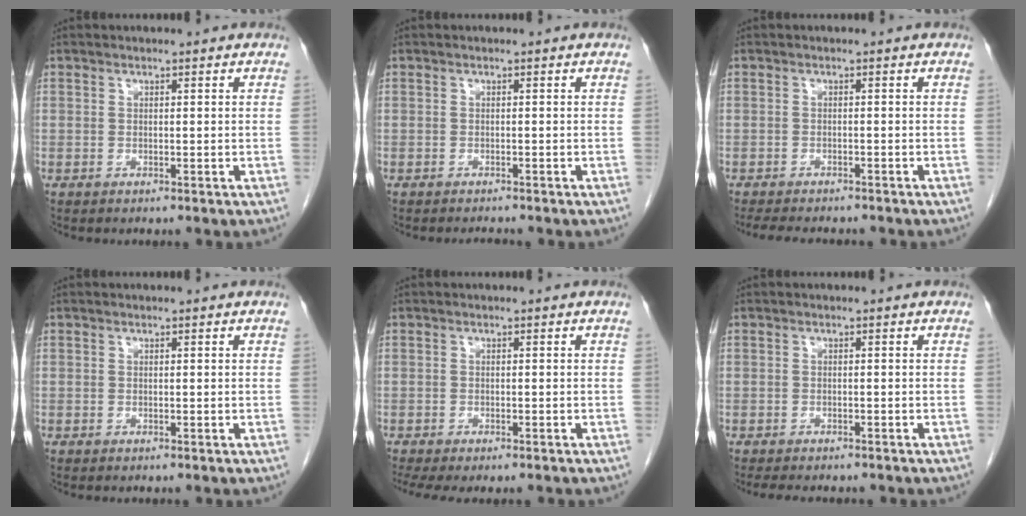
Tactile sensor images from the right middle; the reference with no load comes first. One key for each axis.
{"total": 1.2, "fx": -1.1, "fy": 0.0, "fz": 0.2, "tx": -0.006, "ty": -0.004, "tz": -0.013}
{"total": 7.9, "fx": -6.9, "fy": 1.9, "fz": 3.3, "tx": -0.049, "ty": -0.007, "tz": -0.097}
{"total": 0.0}
{"total": 6.2, "fx": -5.0, "fy": 1.6, "fz": 3.3, "tx": -0.049, "ty": -0.003, "tz": -0.075}
{"total": 5.9, "fx": -5.1, "fy": 1.7, "fz": 2.6, "tx": -0.035, "ty": -0.008, "tz": -0.068}